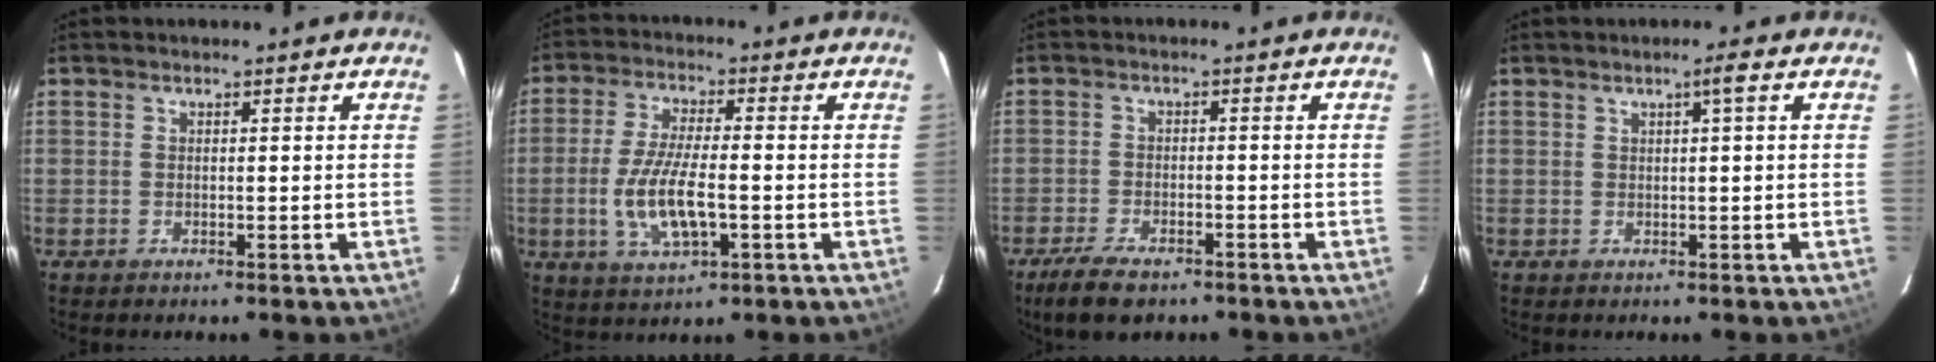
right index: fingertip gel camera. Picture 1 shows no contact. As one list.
[{"total": 10.4, "force": [-2.5, 3.4, 9.4], "torque": [-0.190, -0.010, -0.044]}, {"total": 7.7, "force": [-5.8, 2.9, 4.1], "torque": [-0.109, -0.016, -0.103]}, {"total": 1.8, "force": [0.7, -0.4, 1.6], "torque": [-0.028, 0.004, 0.014]}]